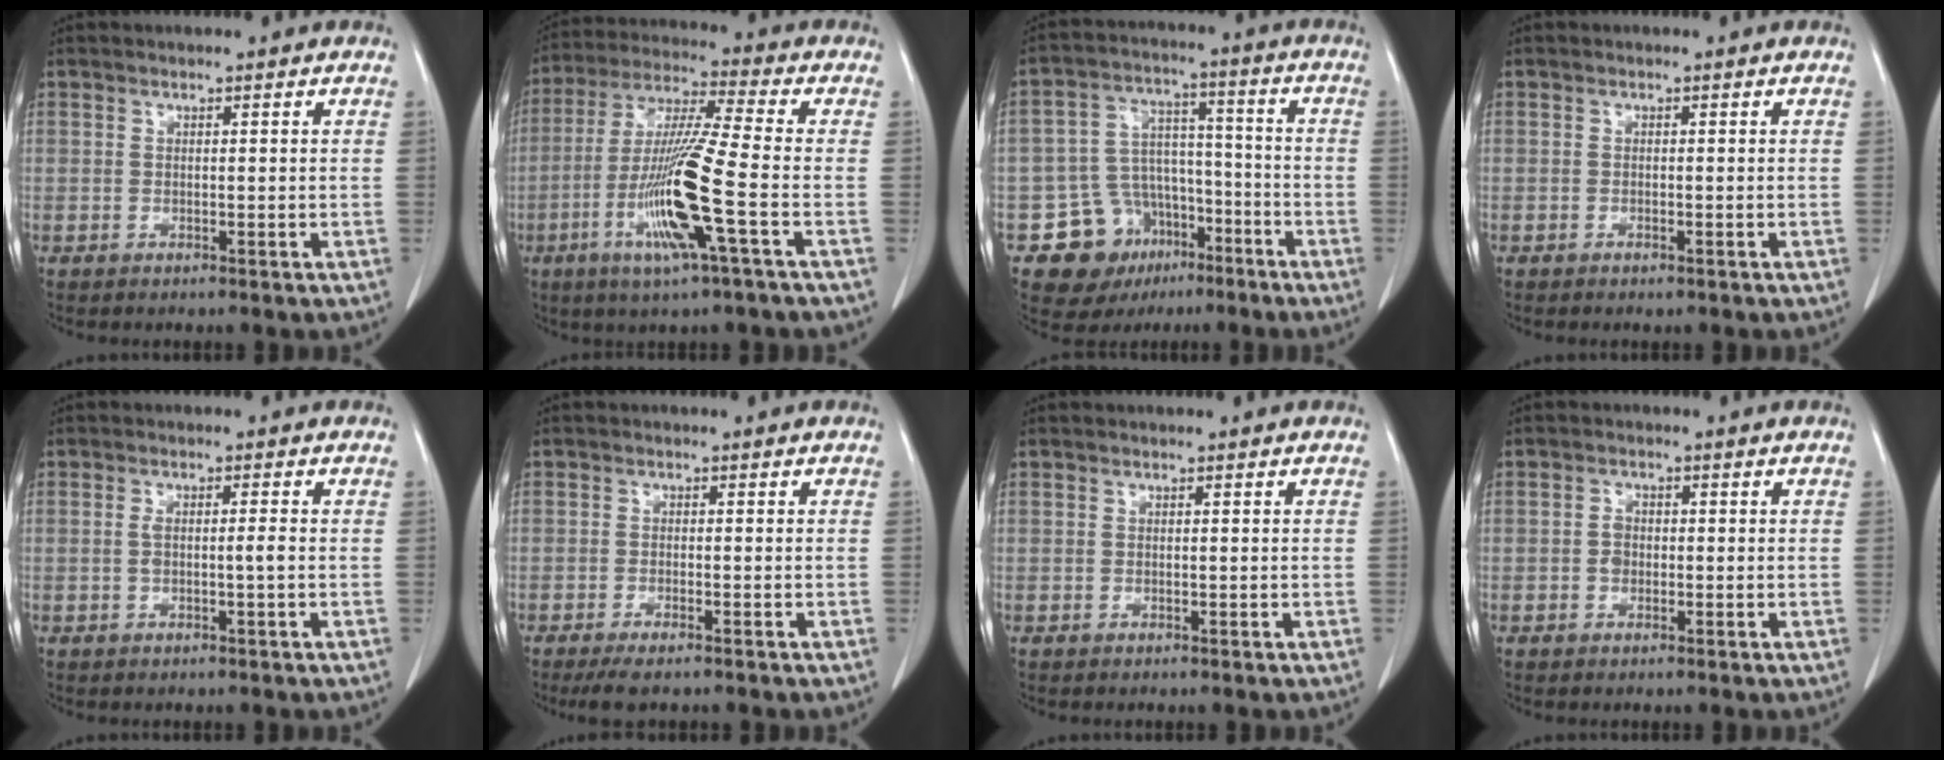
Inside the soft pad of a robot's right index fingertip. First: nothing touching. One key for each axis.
{"total": 14.3, "fx": -4.5, "fy": -0.6, "fz": 13.6, "tx": -0.275, "ty": -0.017, "tz": -0.089}
{"total": 11.9, "fx": -6.4, "fy": 9.2, "fz": 4.0, "tx": -0.061, "ty": 0.047, "tz": -0.091}
{"total": 0.6, "fx": -0.4, "fy": 0.1, "fz": 0.4, "tx": -0.009, "ty": -0.002, "tz": -0.004}
{"total": 2.2, "fx": -0.2, "fy": 0.2, "fz": 2.1, "tx": -0.039, "ty": 0.005, "tz": -0.001}
{"total": 3.9, "fx": -2.9, "fy": 0.6, "fz": 2.4, "tx": -0.041, "ty": -0.008, "tz": -0.047}
{"total": 0.0}
{"total": 1.6, "fx": -0.3, "fy": 1.3, "fz": 0.9, "tx": -0.012, "ty": 0.007, "tz": -0.003}